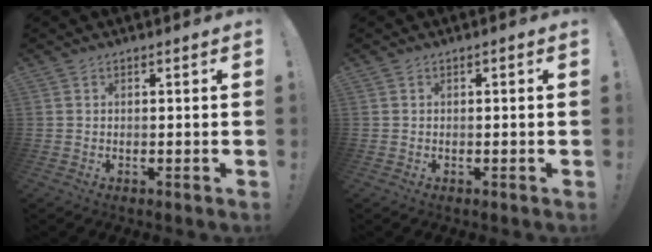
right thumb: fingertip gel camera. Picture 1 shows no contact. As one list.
[{"total": 0.5, "force": [-0.4, 0.3, 0.2], "torque": [-0.009, 0.004, -0.006]}]